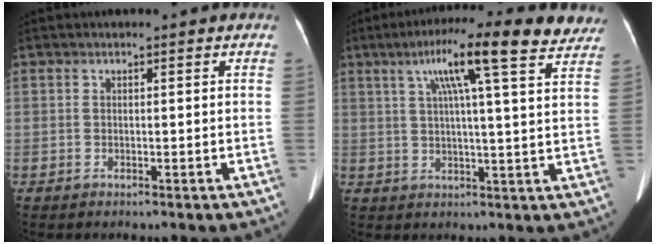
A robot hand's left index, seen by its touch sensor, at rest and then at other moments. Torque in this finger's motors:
{"motor_torque": [0.44, -0.39, 0.56, 0.17]}